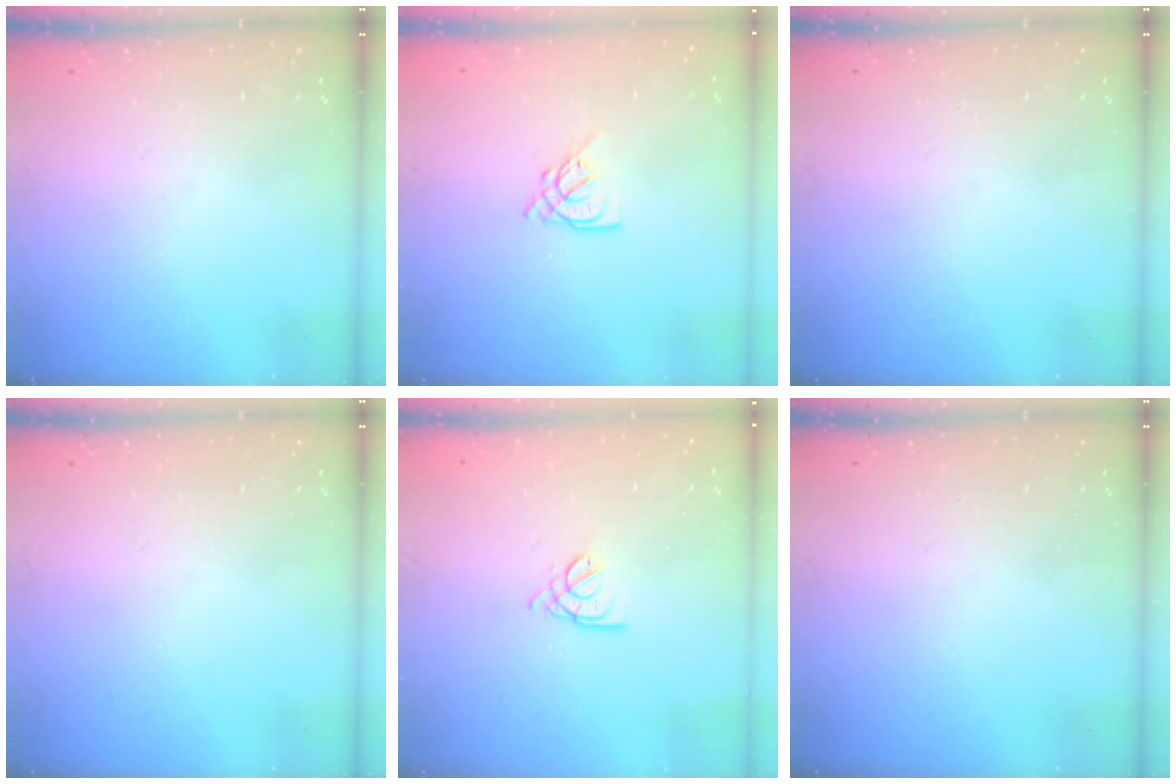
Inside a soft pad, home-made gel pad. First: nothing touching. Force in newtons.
{"total": 4.3, "press": 4.2, "slide": 0.5}
{"total": 0.0}
{"total": 0.0}
{"total": 3.0, "press": 2.9, "slide": 0.5}
{"total": 0.0}